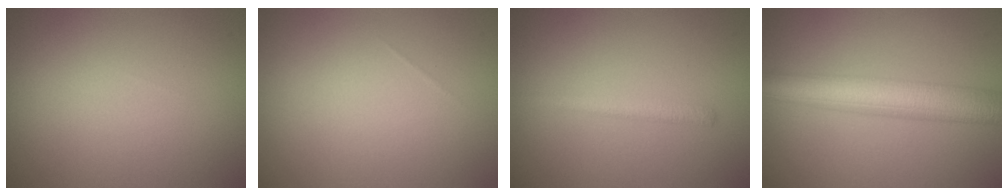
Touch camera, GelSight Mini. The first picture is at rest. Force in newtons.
{"total": 0.0}
{"total": 1.5, "press": 1.5, "slide": 0.1}
{"total": 7.1, "press": 7.1, "slide": 0.2}